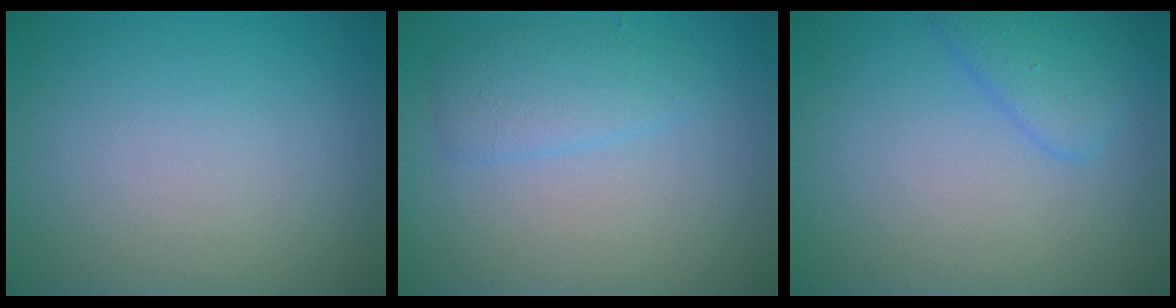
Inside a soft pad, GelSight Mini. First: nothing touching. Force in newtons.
{"total": 2.4, "press": 2.4, "slide": 0.1}
{"total": 2.4, "press": 2.4, "slide": 0.1}